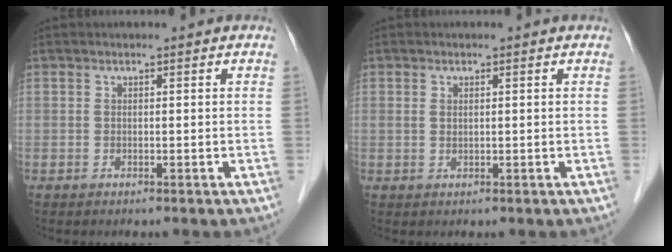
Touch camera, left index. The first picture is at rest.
{"total": 1.1, "force": [0.3, 0.5, 0.9], "torque": [-0.025, 0.000, 0.010]}